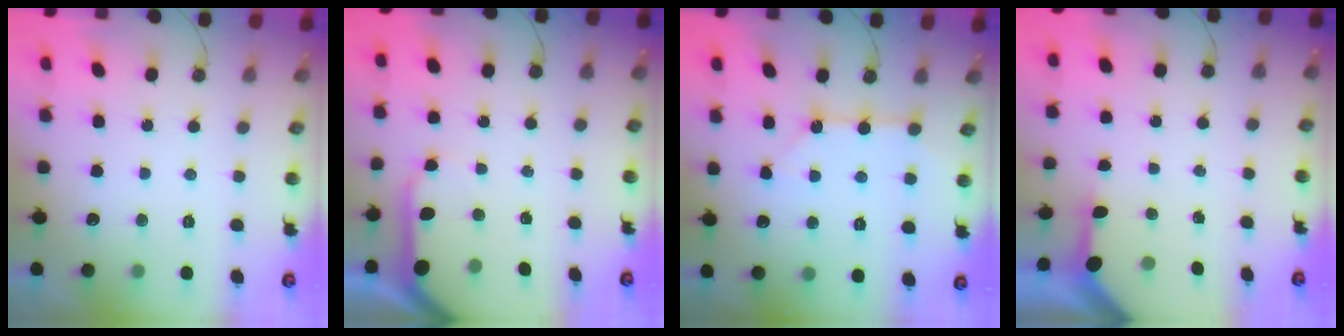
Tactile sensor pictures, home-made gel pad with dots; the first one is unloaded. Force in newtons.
{"total": 7.3, "press": 7.3, "slide": 0.7}
{"total": 3.1, "press": 3.1, "slide": 0.4}
{"total": 3.5, "press": 3.5, "slide": 0.4}